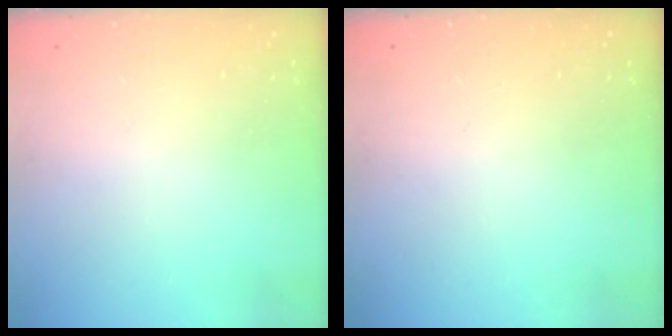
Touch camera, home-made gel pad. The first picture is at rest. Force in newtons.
{"total": 0.0}